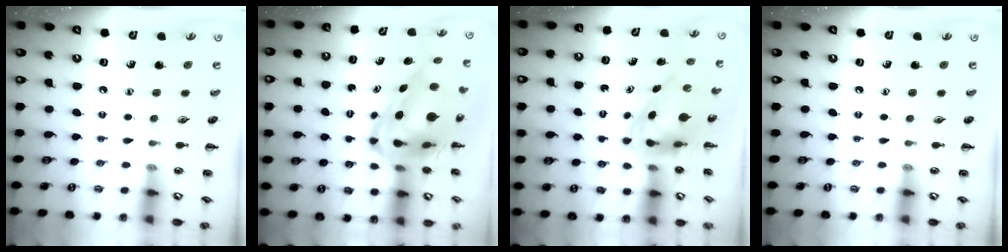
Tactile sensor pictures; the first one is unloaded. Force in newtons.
{"total": 9.7, "press": 9.2, "slide": 3.1}
{"total": 3.9, "press": 3.8, "slide": 1.0}
{"total": 0.0}